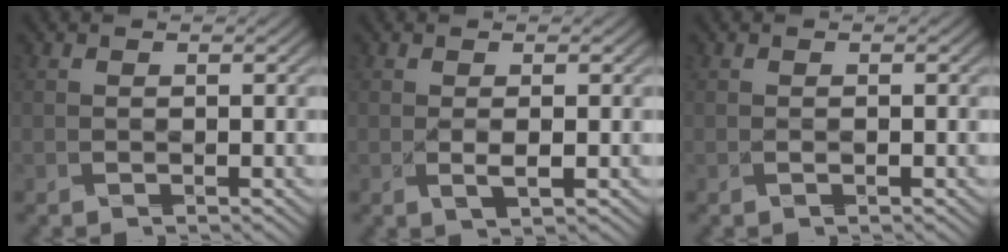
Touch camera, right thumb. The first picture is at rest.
{"total": 1.4, "force": [-0.1, 0.3, 1.4], "torque": [-0.025, 0.000, 0.004]}
{"total": 0.0}